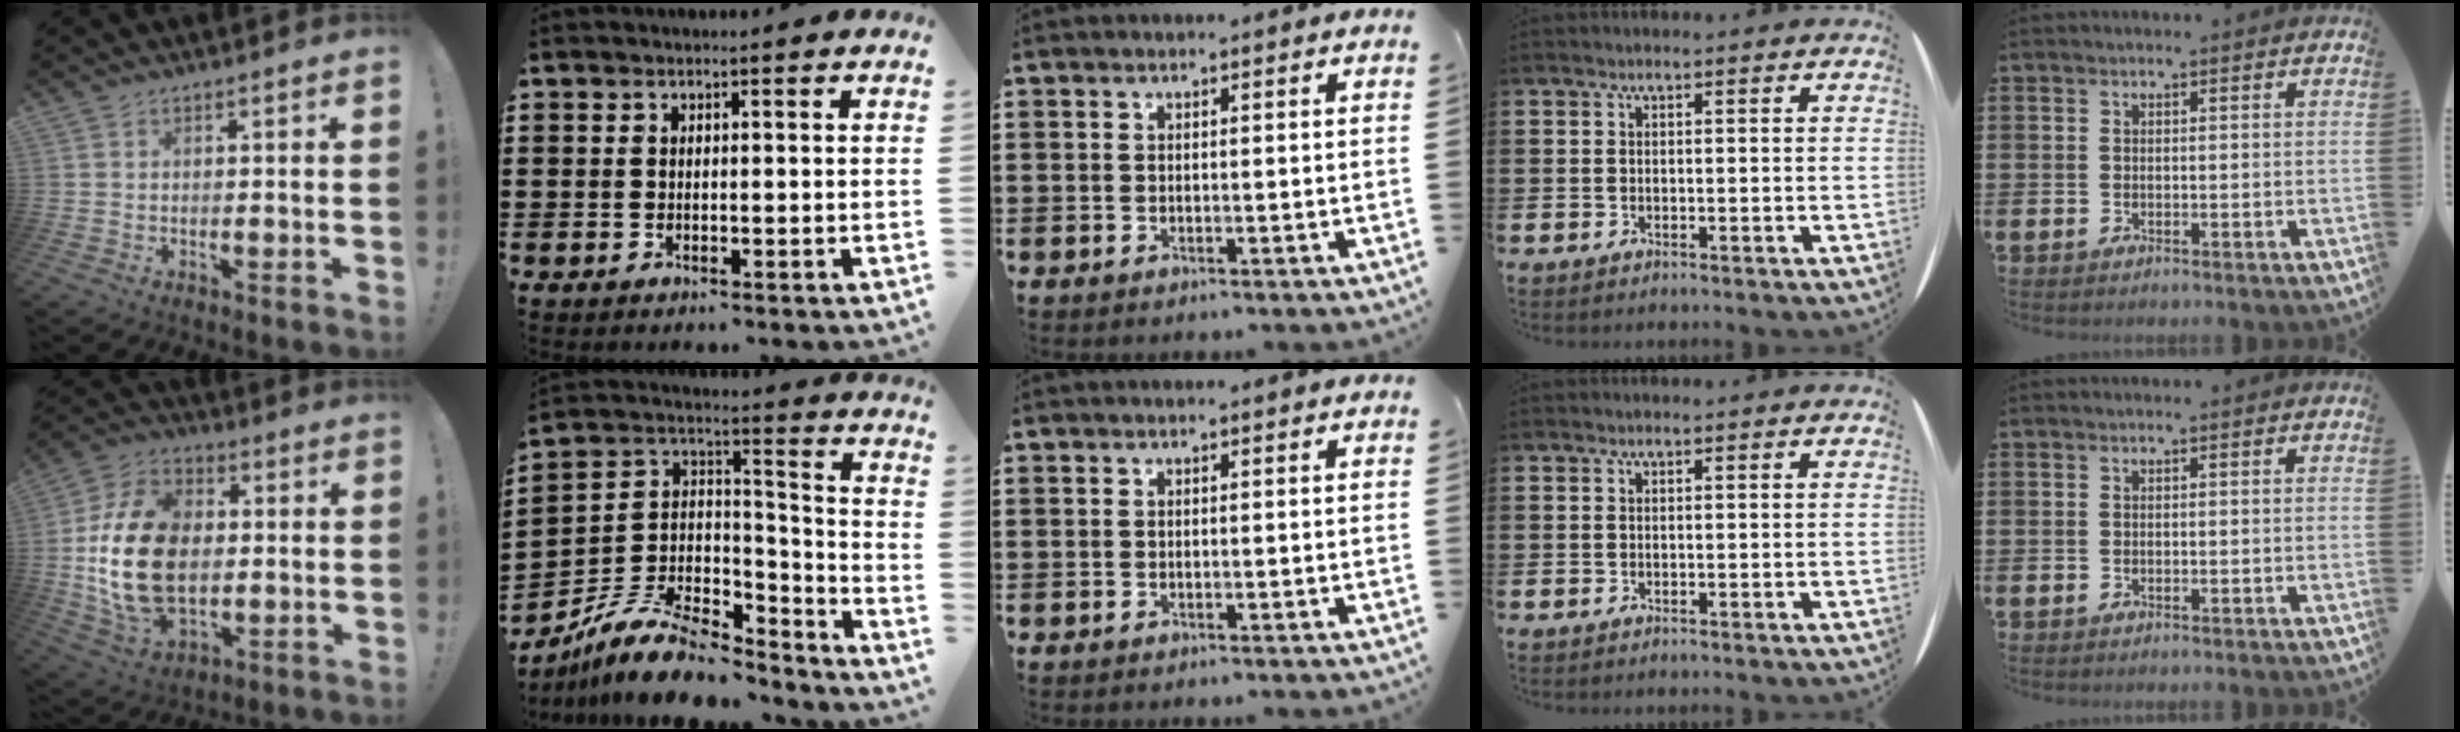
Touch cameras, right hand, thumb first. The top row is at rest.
{"thumb": {"total": 22.8, "force": [-0.5, 15.6, 16.6], "torque": [-0.312, 0.015, 0.004]}, "index": {"total": 10.8, "force": [-8.5, 4.5, 5.1], "torque": [-0.103, 0.027, -0.161]}}